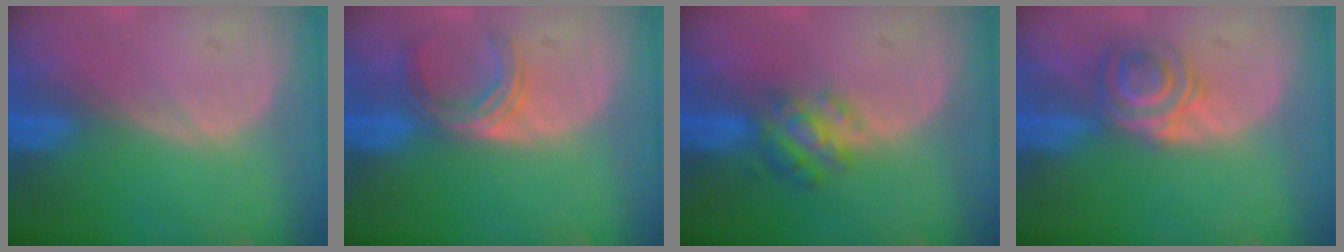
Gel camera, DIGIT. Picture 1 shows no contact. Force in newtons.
{"total": 5.0, "press": 4.5, "slide": 2.2}
{"total": 4.8, "press": 4.6, "slide": 1.6}
{"total": 5.9, "press": 4.9, "slide": 3.3}